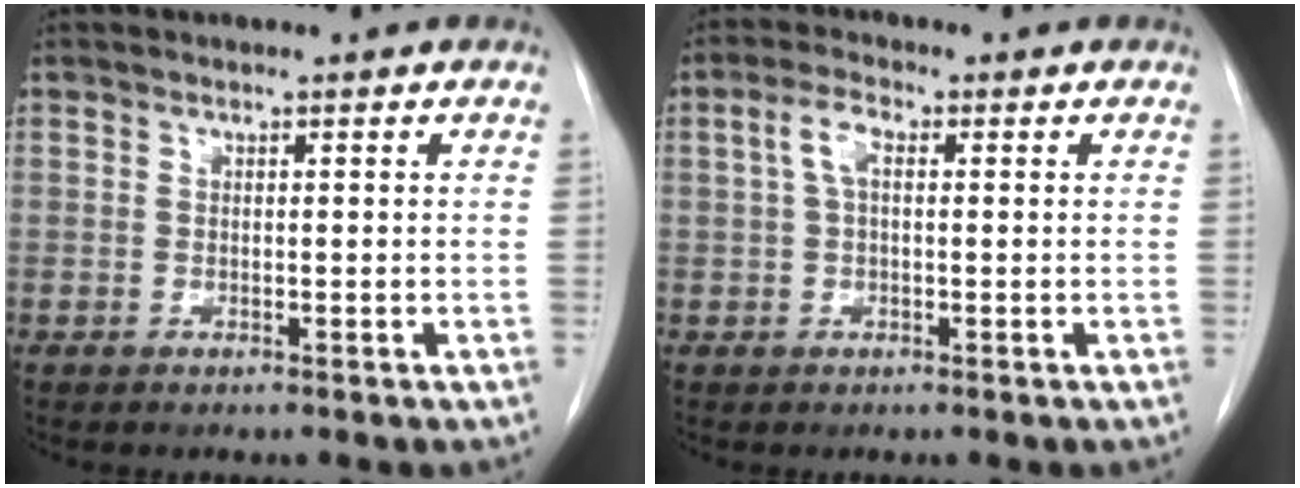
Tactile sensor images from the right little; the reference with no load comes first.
{"total": 3.4, "force": [0.6, 1.5, 3.0], "torque": [-0.067, 0.017, 0.015]}